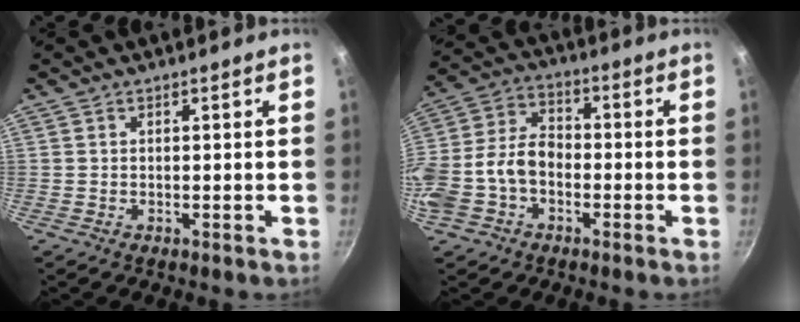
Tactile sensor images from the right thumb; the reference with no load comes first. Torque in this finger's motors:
{"motor_torque": [2.24, 2.20, 1.48, -0.98, 0.65]}